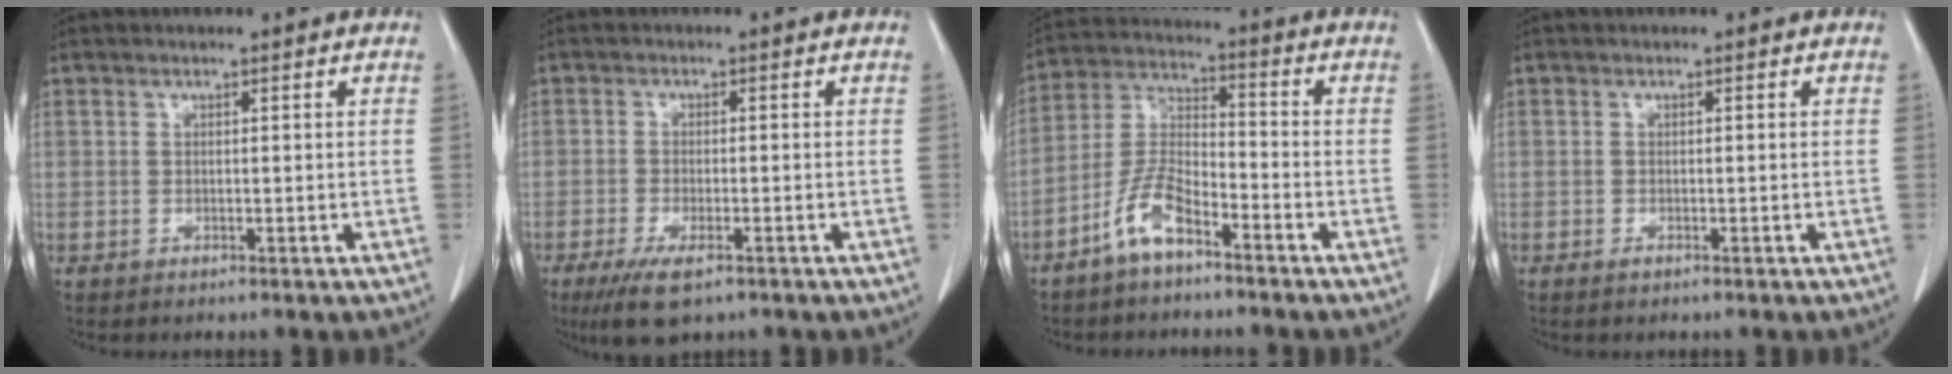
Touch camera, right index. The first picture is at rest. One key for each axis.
{"total": 6.4, "fx": -4.1, "fy": 1.7, "fz": 4.6, "tx": -0.083, "ty": -0.016, "tz": -0.066}
{"total": 8.0, "fx": -5.2, "fy": 2.4, "fz": 5.5, "tx": -0.127, "ty": 0.006, "tz": -0.108}
{"total": 0.8, "fx": -0.5, "fy": 0.1, "fz": 0.6, "tx": -0.010, "ty": -0.001, "tz": -0.008}